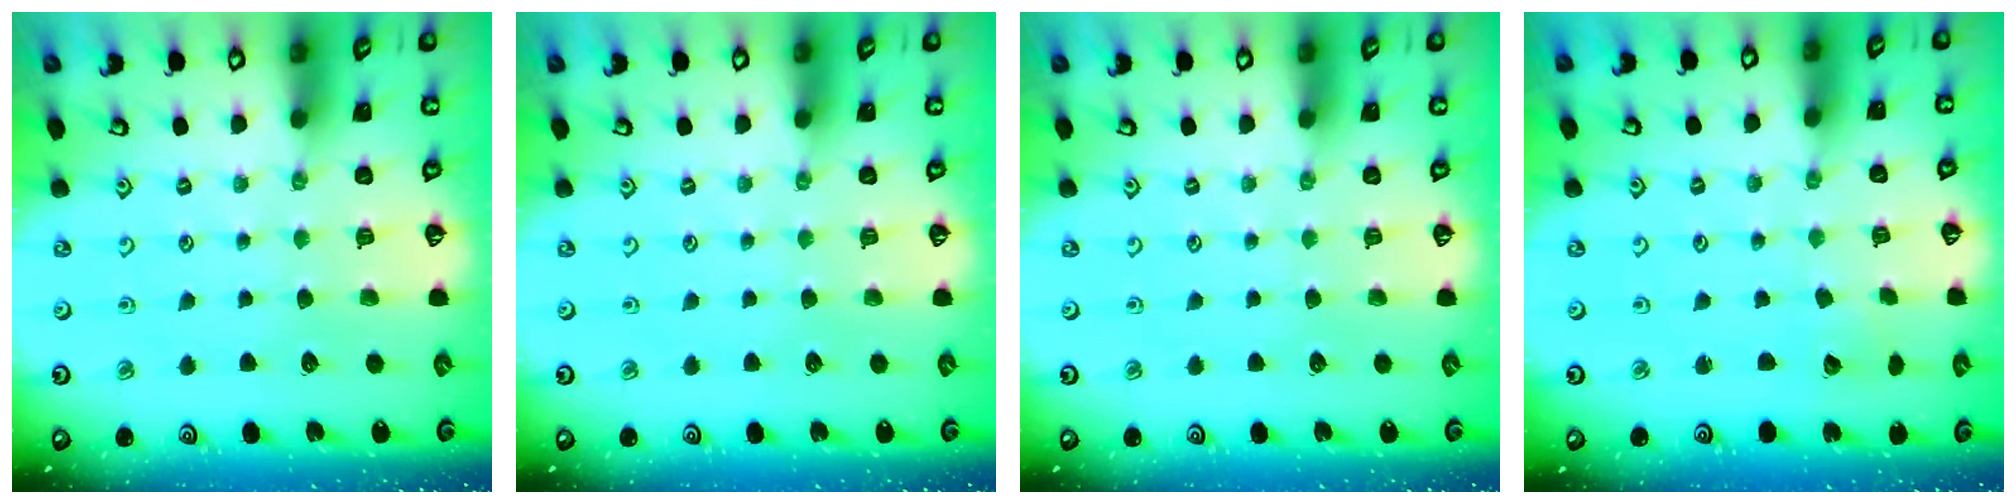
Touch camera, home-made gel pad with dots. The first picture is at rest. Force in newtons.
{"total": 0.0}
{"total": 0.0}
{"total": 1.8, "press": 1.8, "slide": 0.1}